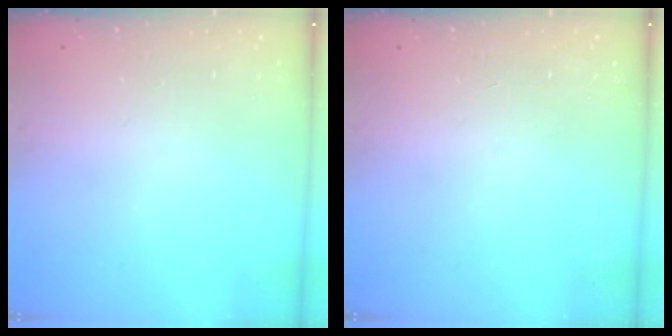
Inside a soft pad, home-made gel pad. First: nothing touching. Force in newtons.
{"total": 0.0}